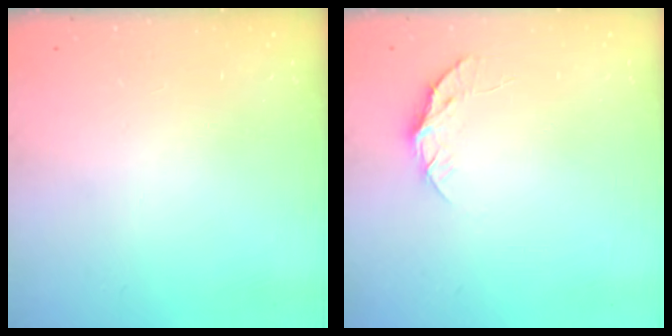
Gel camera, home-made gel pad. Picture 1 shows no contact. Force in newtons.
{"total": 8.1, "press": 8.1, "slide": 0.7}